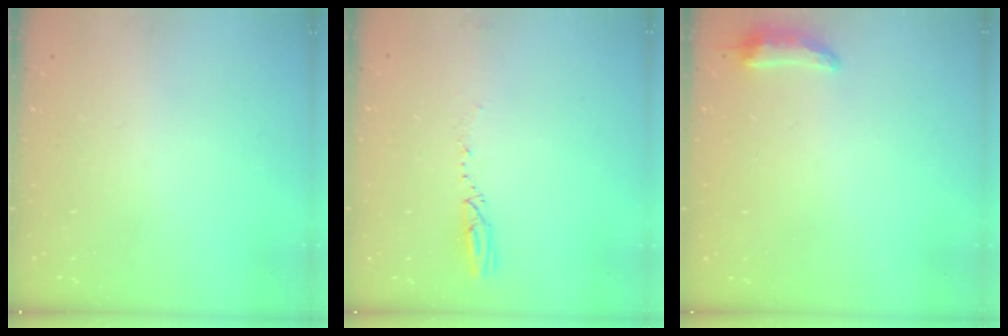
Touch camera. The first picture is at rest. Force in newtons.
{"total": 3.1, "press": 3.0, "slide": 0.7}
{"total": 5.8, "press": 5.8, "slide": 1.0}